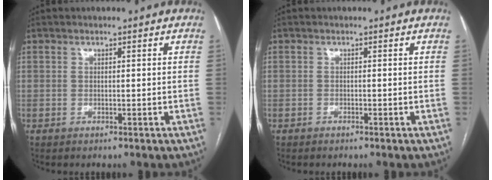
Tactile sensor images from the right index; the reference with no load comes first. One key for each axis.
{"total": 0.0}